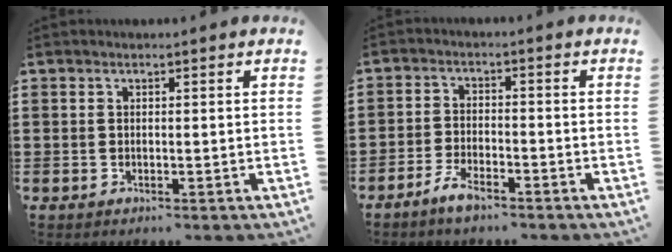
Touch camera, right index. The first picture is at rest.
{"total": 3.6, "force": [-3.0, 1.1, 1.6], "torque": [-0.041, 0.007, -0.063]}